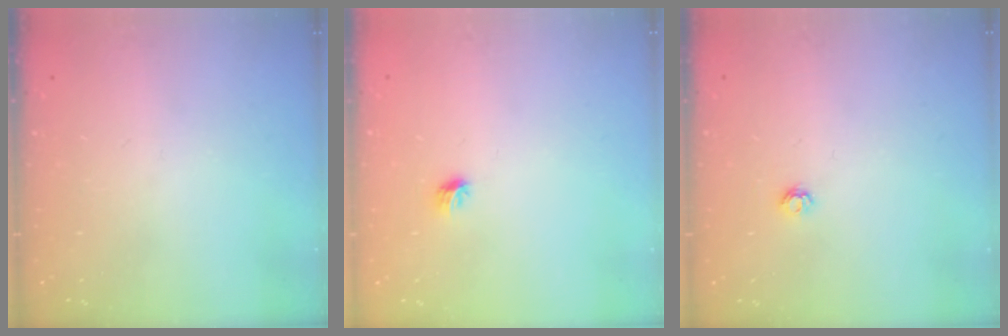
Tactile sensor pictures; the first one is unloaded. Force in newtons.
{"total": 4.2, "press": 4.1, "slide": 1.0}
{"total": 3.8, "press": 3.8, "slide": 0.6}